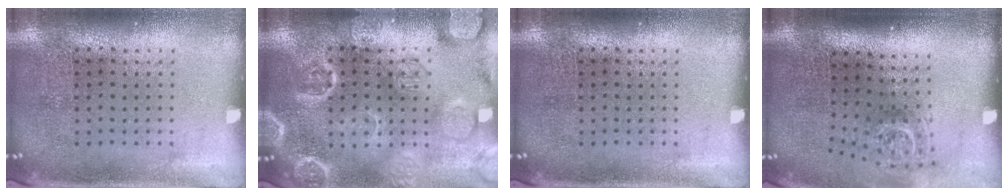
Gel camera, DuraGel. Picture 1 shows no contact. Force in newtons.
{"total": 3.6, "press": 3.6, "slide": 0.5}
{"total": 0.0}
{"total": 1.8, "press": 1.2, "slide": 1.3}